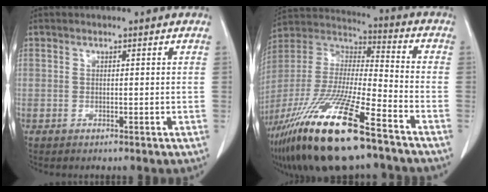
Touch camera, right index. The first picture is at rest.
{"total": 24.0, "force": [-15.6, 3.3, 17.9], "torque": [-0.381, -0.053, -0.292]}